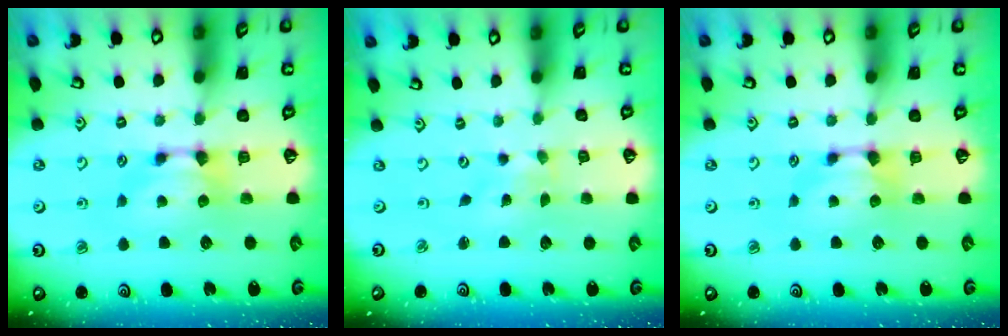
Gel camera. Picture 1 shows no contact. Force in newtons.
{"total": 5.9, "press": 5.8, "slide": 0.7}
{"total": 0.0}